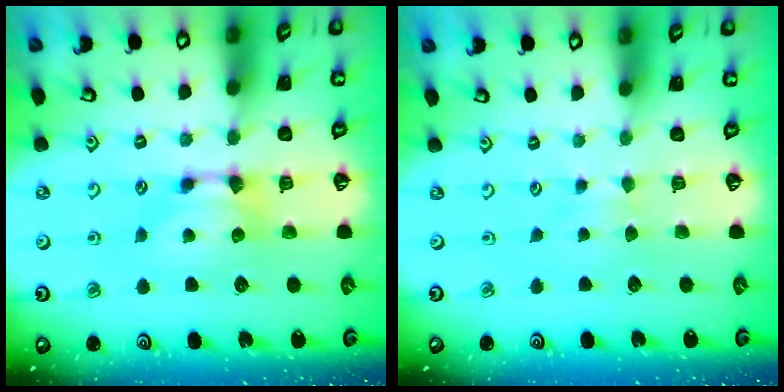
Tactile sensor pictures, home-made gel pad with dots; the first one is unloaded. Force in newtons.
{"total": 2.5, "press": 2.5, "slide": 0.5}